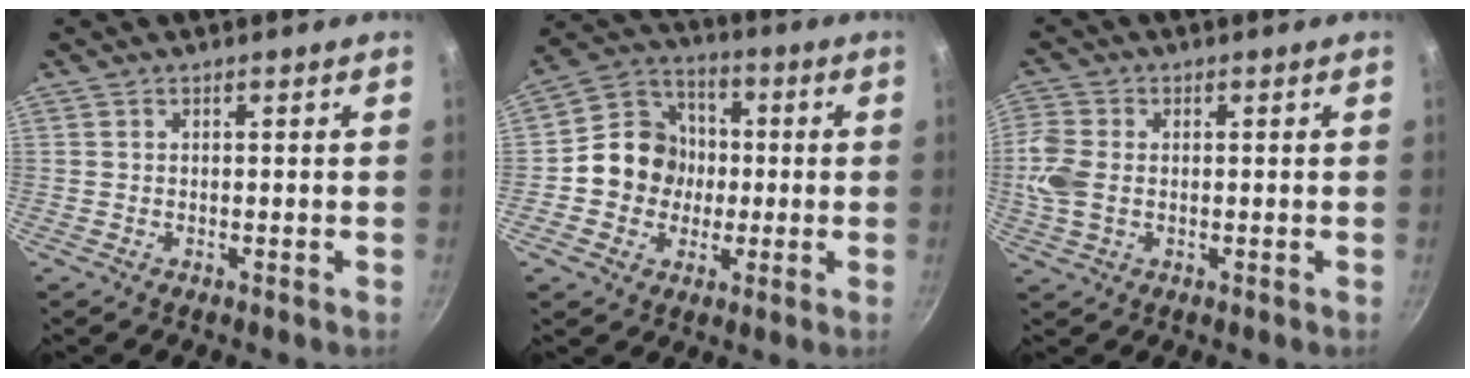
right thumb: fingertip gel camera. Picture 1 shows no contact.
{"total": 12.0, "force": [-0.9, 10.9, 5.0], "torque": [-0.047, 0.026, -0.034]}
{"total": 7.0, "force": [-0.1, 4.9, 4.9], "torque": [-0.110, 0.005, -0.008]}